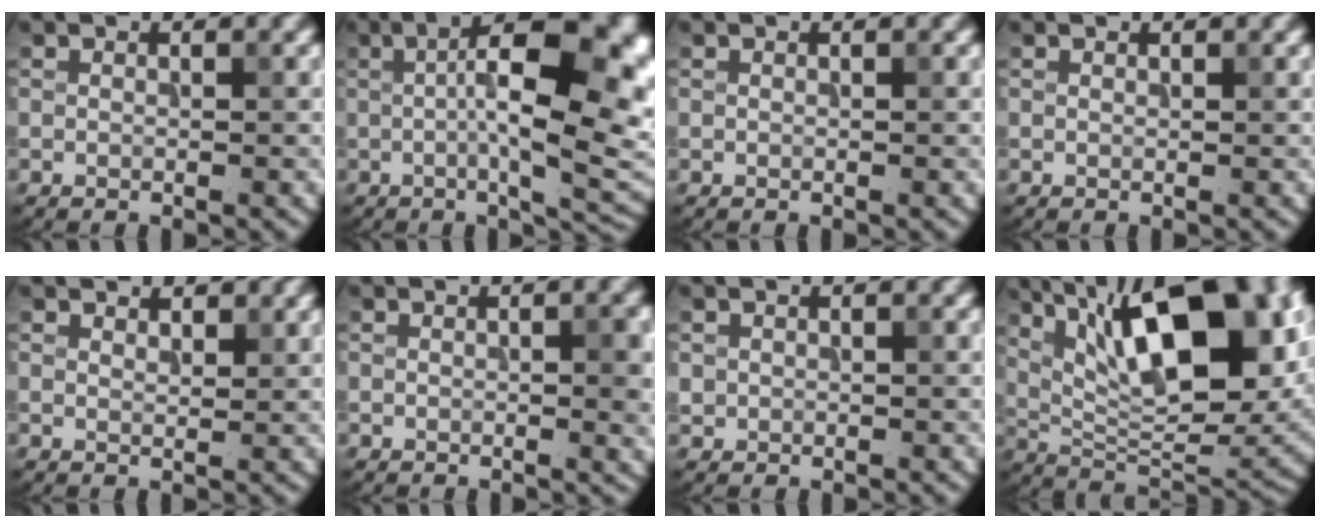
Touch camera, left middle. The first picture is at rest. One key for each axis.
{"total": 14.7, "fx": 0.9, "fy": 5.1, "fz": 13.7, "tx": -0.158, "ty": 0.018, "tz": 0.006}
{"total": 0.0}
{"total": 0.0}
{"total": 1.6, "fx": 1.5, "fy": 0.5, "fz": 0.4, "tx": -0.009, "ty": 0.000, "tz": 0.022}
{"total": 3.0, "fx": 0.1, "fy": 0.8, "fz": 2.9, "tx": -0.036, "ty": 0.000, "tz": 0.001}
{"total": 0.7, "fx": 0.1, "fy": 0.7, "fz": 0.0, "tx": 0.006, "ty": -0.004, "tz": 0.005}
{"total": 14.8, "fx": 4.9, "fy": 5.8, "fz": 12.8, "tx": -0.189, "ty": 0.007, "tz": 0.076}